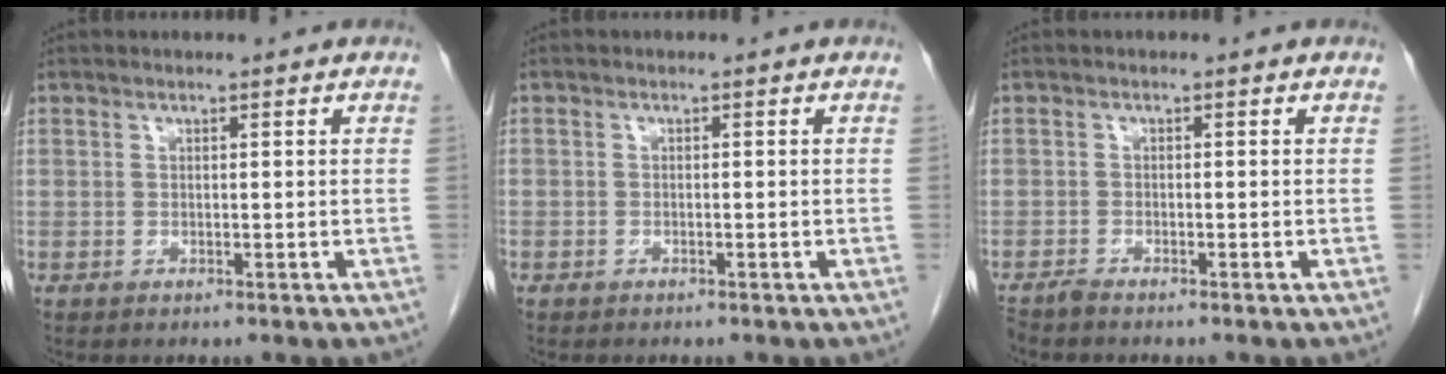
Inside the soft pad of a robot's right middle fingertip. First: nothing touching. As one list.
[{"total": 0.8, "force": [-0.5, 0.6, 0.0], "torque": [-0.003, 0.005, -0.012]}, {"total": 1.3, "force": [-1.3, -0.1, 0.3], "torque": [-0.011, -0.004, -0.025]}]